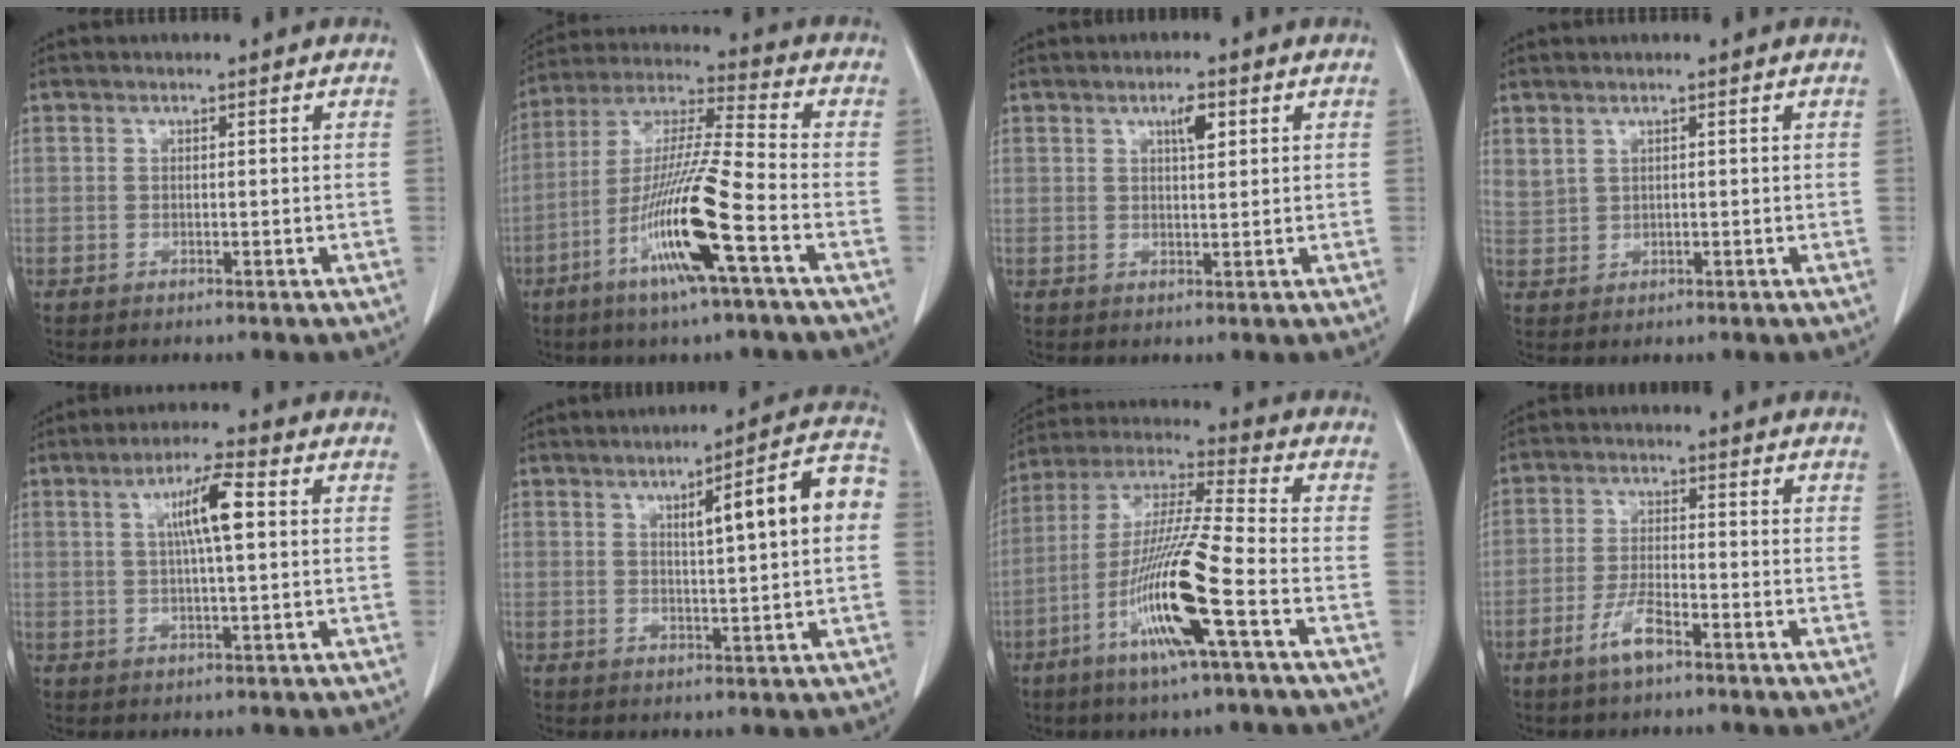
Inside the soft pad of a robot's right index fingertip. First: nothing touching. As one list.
[{"total": 16.9, "force": [-6.5, -0.6, 15.6], "torque": [-0.314, -0.015, -0.127]}, {"total": 2.8, "force": [1.3, 0.7, 2.4], "torque": [-0.043, 0.000, 0.022]}, {"total": 2.1, "force": [1.6, 1.1, 0.8], "torque": [-0.021, 0.008, 0.043]}, {"total": 6.7, "force": [1.5, 0.4, 6.5], "torque": [-0.117, 0.008, 0.025]}, {"total": 10.5, "force": [2.0, 0.9, 10.3], "torque": [-0.140, 0.022, 0.025]}, {"total": 15.3, "force": [-6.0, -0.2, 14.1], "torque": [-0.285, -0.014, -0.116]}, {"total": 4.8, "force": [-3.1, 0.9, 3.6], "torque": [-0.075, -0.003, -0.060]}]